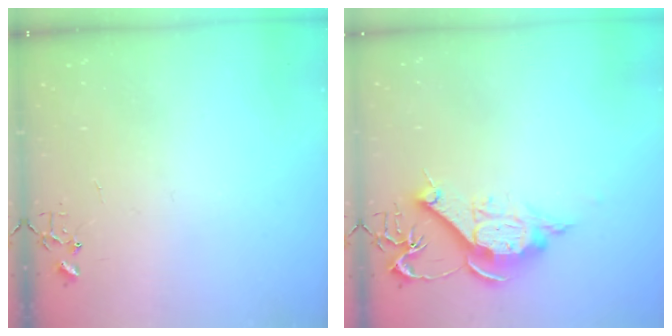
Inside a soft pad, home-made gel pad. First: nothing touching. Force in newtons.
{"total": 11.9, "press": 11.9, "slide": 1.0}